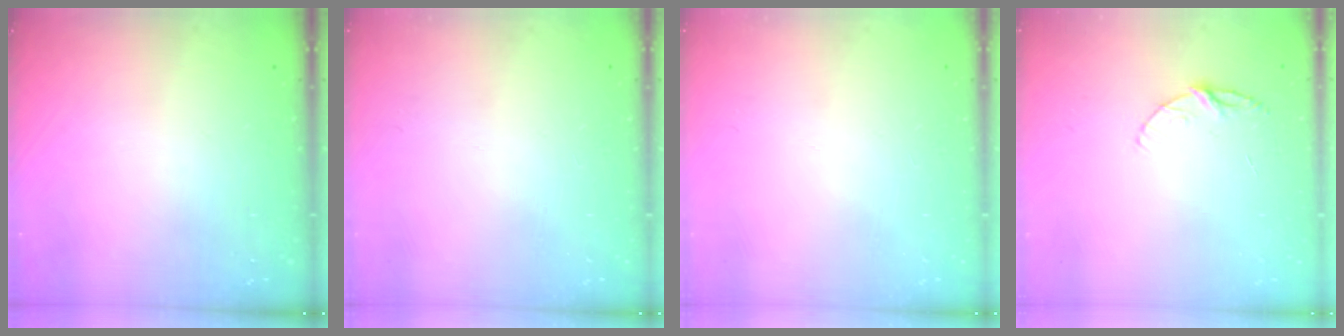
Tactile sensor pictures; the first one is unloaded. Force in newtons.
{"total": 0.0}
{"total": 0.0}
{"total": 6.0, "press": 6.0, "slide": 0.6}